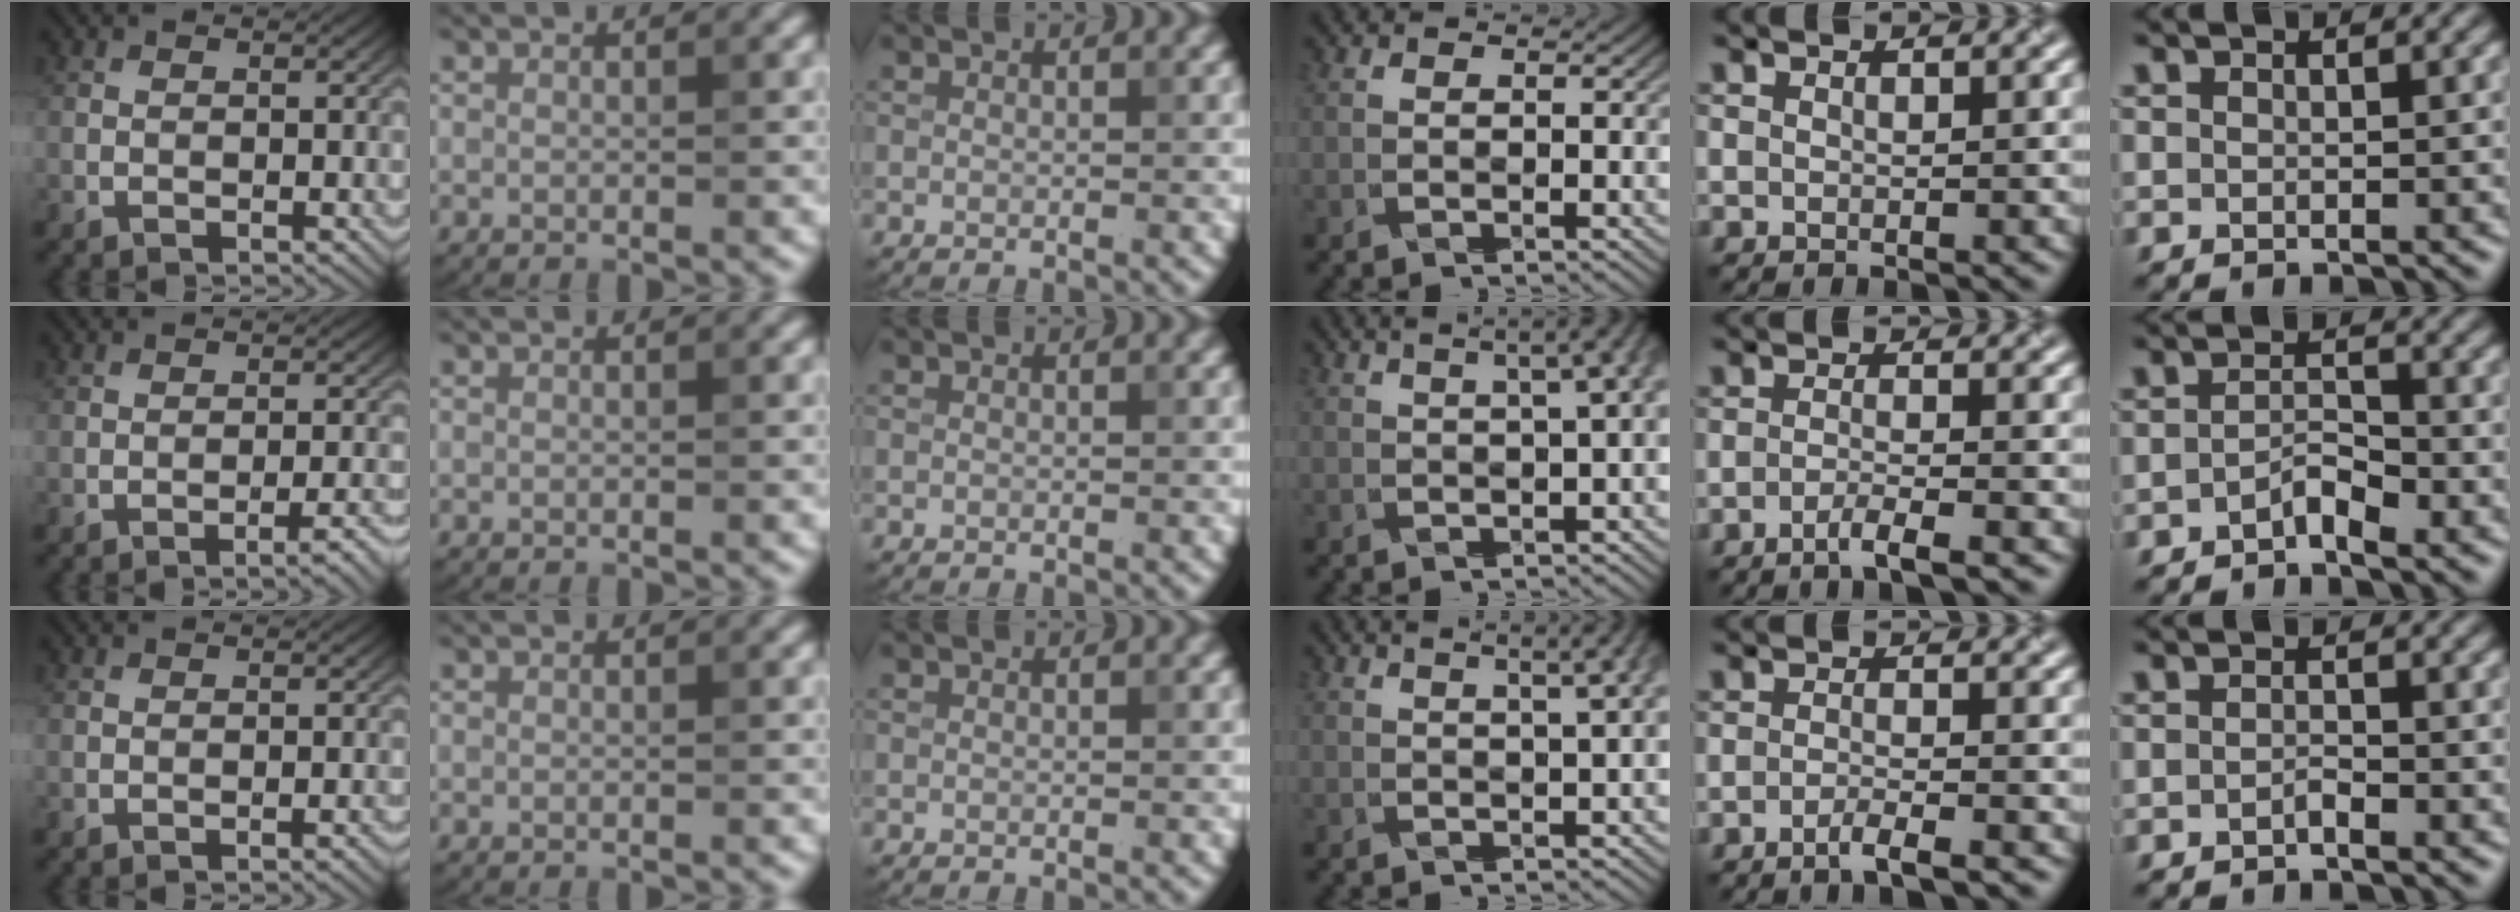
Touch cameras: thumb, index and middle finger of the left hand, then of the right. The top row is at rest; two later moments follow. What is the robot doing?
{"motion": "pour", "object": "sugar"}